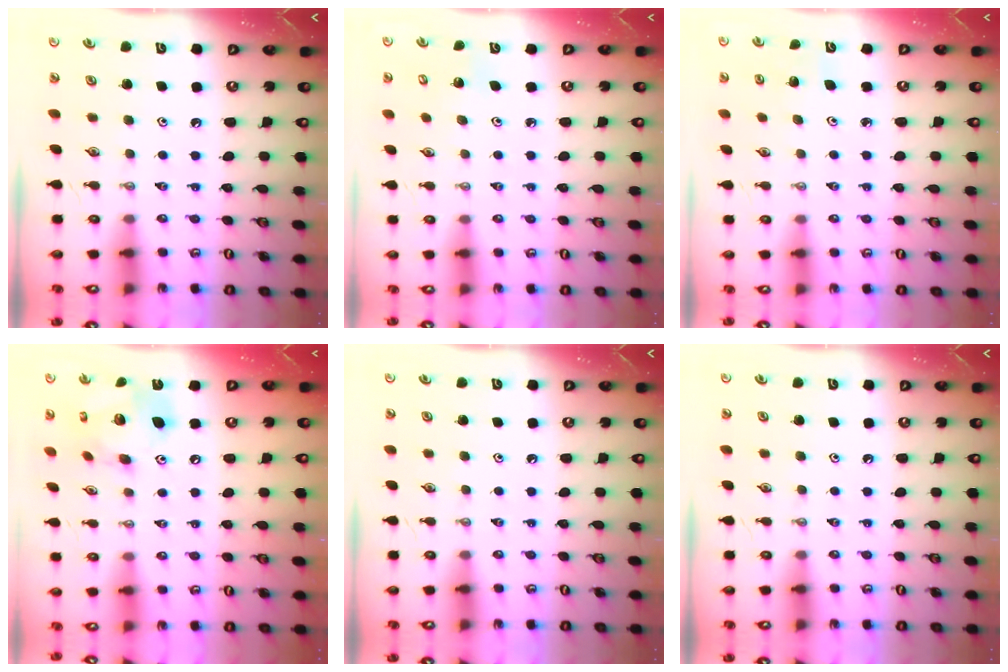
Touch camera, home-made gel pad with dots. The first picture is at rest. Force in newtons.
{"total": 2.5, "press": 2.5, "slide": 0.2}
{"total": 2.8, "press": 2.6, "slide": 1.2}
{"total": 15.1, "press": 15.0, "slide": 1.3}
{"total": 0.0}
{"total": 0.0}